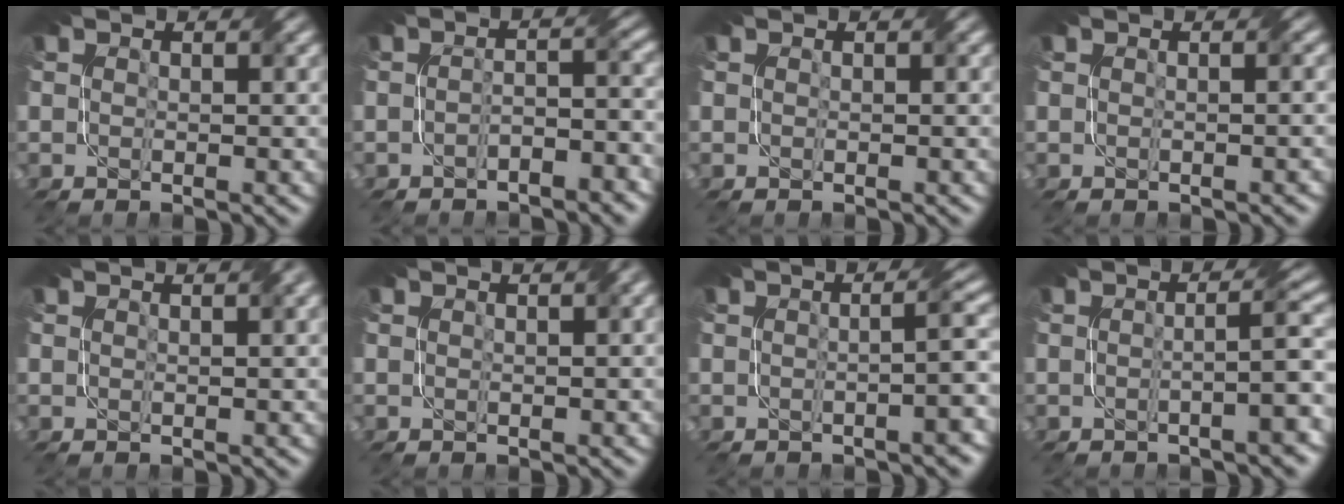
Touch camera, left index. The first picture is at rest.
{"total": 2.8, "force": [-1.8, 0.9, 2.0], "torque": [-0.035, 0.004, -0.031]}
{"total": 0.0}
{"total": 1.3, "force": [-0.2, 0.6, 1.2], "torque": [-0.004, -0.004, -0.007]}
{"total": 3.5, "force": [2.1, 1.4, 2.4], "torque": [-0.013, 0.013, 0.004]}
{"total": 2.2, "force": [1.2, 0.7, 1.6], "torque": [-0.013, 0.006, 0.008]}
{"total": 3.9, "force": [-0.6, 1.0, 3.7], "torque": [-0.027, 0.013, -0.013]}
{"total": 4.4, "force": [-0.8, 0.8, 4.3], "torque": [-0.049, 0.014, -0.021]}